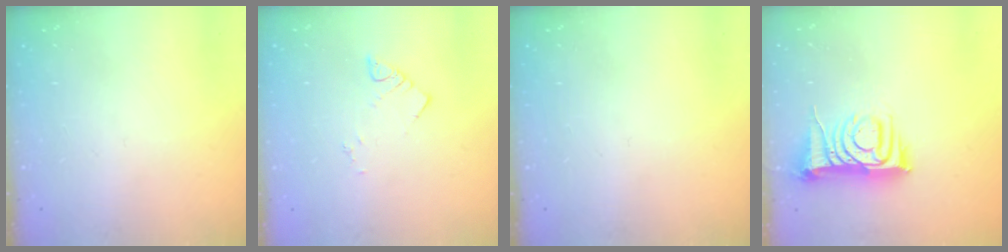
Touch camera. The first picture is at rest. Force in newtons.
{"total": 3.7, "press": 3.7, "slide": 0.5}
{"total": 0.0}
{"total": 9.4, "press": 9.4, "slide": 1.1}